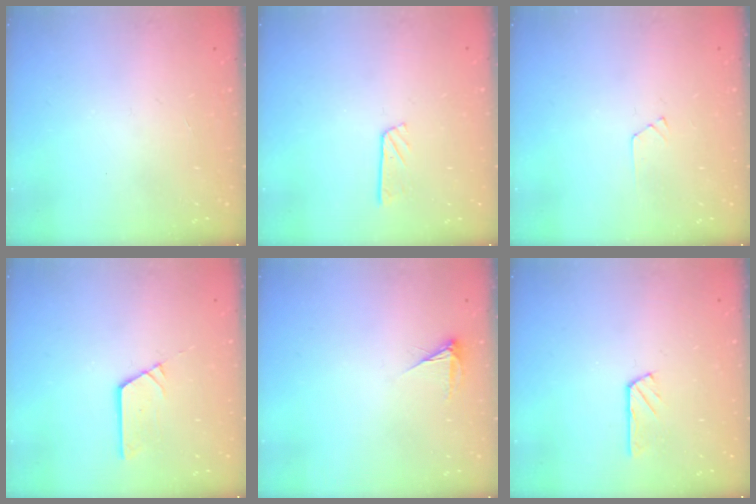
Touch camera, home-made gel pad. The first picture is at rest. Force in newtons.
{"total": 3.6, "press": 3.6, "slide": 0.3}
{"total": 4.3, "press": 4.3, "slide": 0.5}
{"total": 3.8, "press": 3.8, "slide": 0.4}
{"total": 3.4, "press": 3.4, "slide": 0.5}
{"total": 2.9, "press": 2.9, "slide": 0.5}